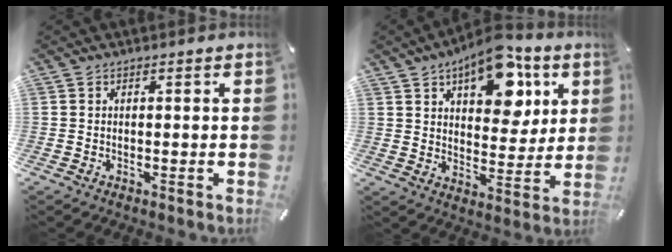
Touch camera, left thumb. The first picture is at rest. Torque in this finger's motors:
{"motor_torque": [2.50, 2.50, 1.53, -1.24, 0.23]}